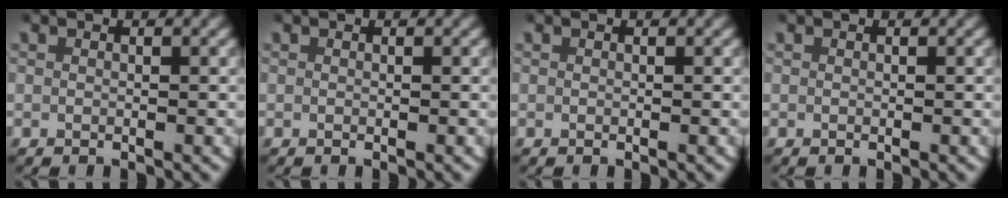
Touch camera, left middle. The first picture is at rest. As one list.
[{"total": 0.0}, {"total": 0.0}, {"total": 0.0}]